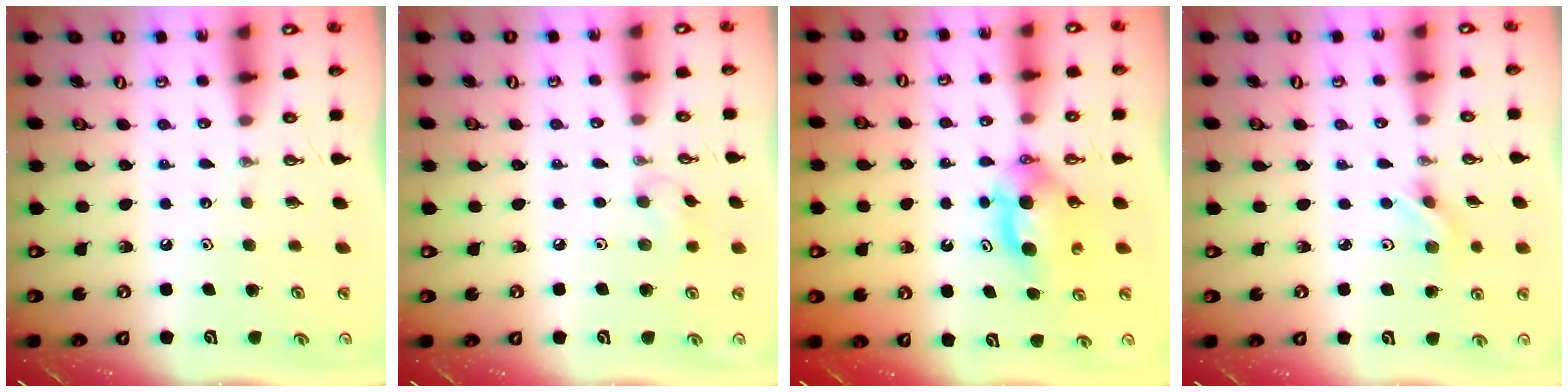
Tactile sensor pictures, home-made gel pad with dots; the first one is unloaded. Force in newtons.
{"total": 5.8, "press": 5.7, "slide": 1.1}
{"total": 6.3, "press": 5.1, "slide": 3.6}
{"total": 2.2, "press": 2.1, "slide": 0.6}